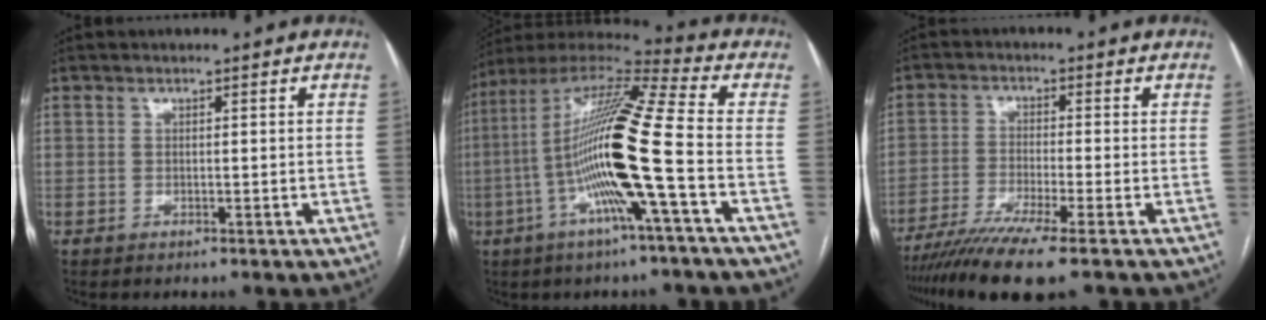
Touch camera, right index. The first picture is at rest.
{"total": 18.5, "force": [-3.7, -0.2, 18.1], "torque": [-0.346, 0.005, -0.083]}
{"total": 9.6, "force": [-7.2, -0.6, 6.4], "torque": [-0.107, -0.023, -0.119]}